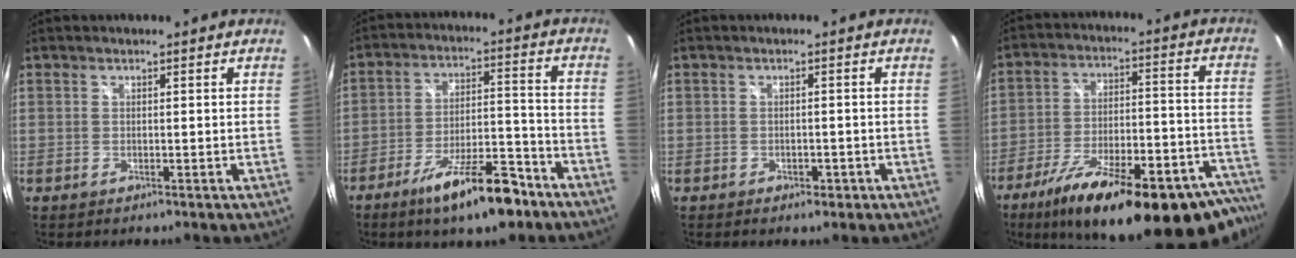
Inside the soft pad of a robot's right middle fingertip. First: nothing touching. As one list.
[{"total": 13.7, "force": [-9.6, 3.5, 9.1], "torque": [-0.161, -0.001, -0.147]}, {"total": 2.3, "force": [-1.3, 1.5, 1.3], "torque": [-0.024, -0.004, -0.014]}, {"total": 32.2, "force": [-25.2, 8.0, 18.3], "torque": [-0.260, -0.023, -0.348]}]